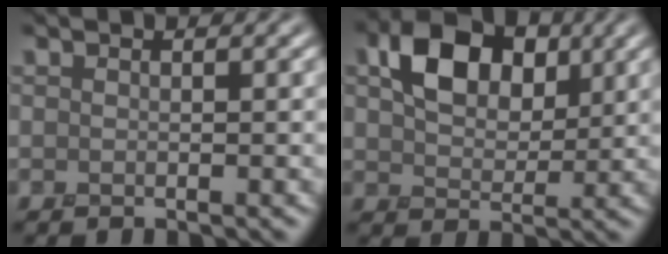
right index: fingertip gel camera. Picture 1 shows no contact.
{"total": 6.1, "force": [2.0, 4.2, 4.0], "torque": [-0.081, -0.001, 0.028]}